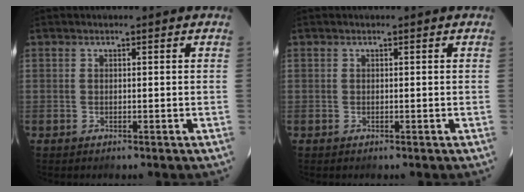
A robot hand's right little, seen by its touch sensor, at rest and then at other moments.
{"total": 0.0}